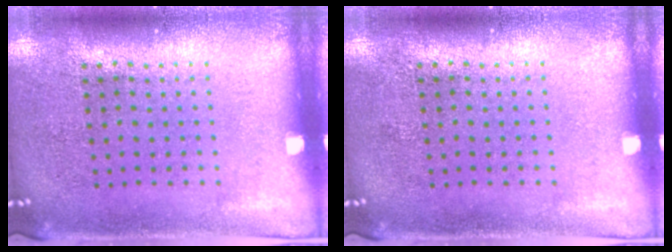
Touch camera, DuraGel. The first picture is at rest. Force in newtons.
{"total": 0.0}